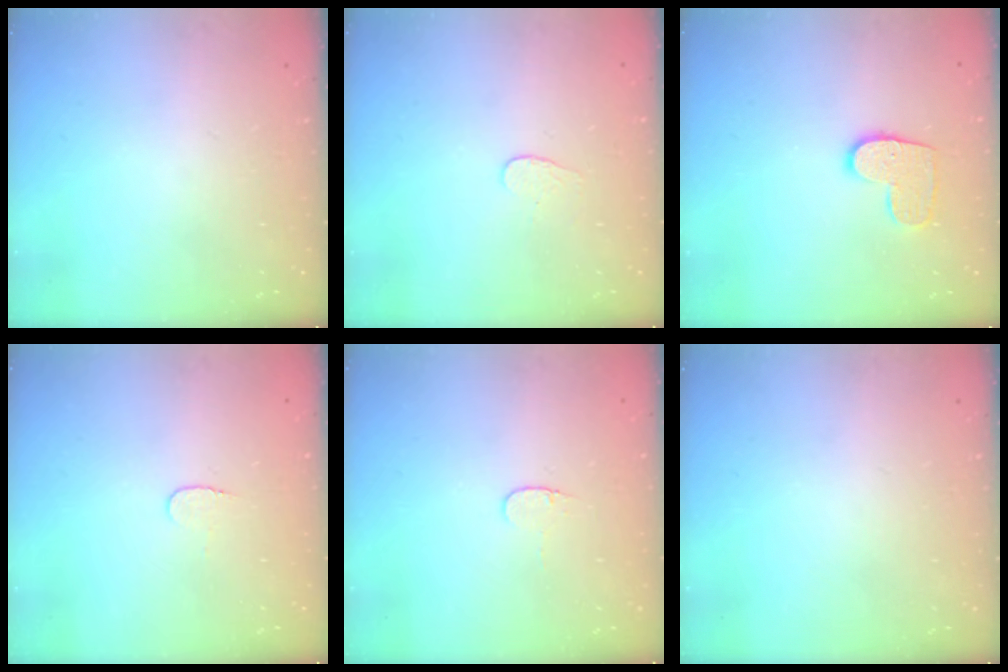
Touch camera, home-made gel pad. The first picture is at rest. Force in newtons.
{"total": 3.4, "press": 3.4, "slide": 0.3}
{"total": 8.7, "press": 8.7, "slide": 0.4}
{"total": 3.3, "press": 3.3, "slide": 0.3}
{"total": 3.4, "press": 3.4, "slide": 0.4}
{"total": 0.0}